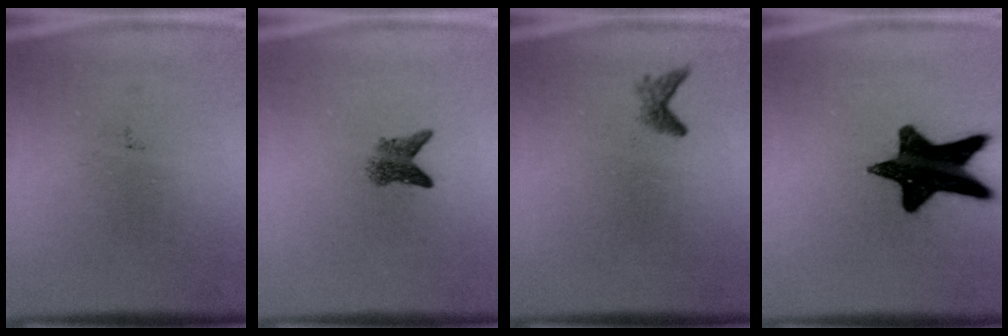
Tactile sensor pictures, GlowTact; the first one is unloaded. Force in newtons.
{"total": 2.6}
{"total": 1.1}
{"total": 15.6}